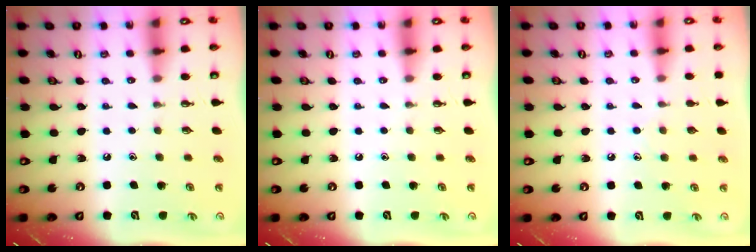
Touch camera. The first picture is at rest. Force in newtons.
{"total": 0.0}
{"total": 7.9, "press": 7.9, "slide": 0.8}